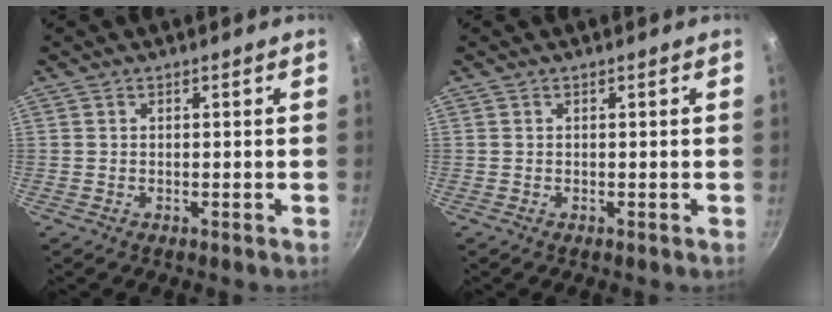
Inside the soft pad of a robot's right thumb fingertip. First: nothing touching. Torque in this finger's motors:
{"motor_torque": [0.00, 0.00, 0.00, 0.00, 0.00]}